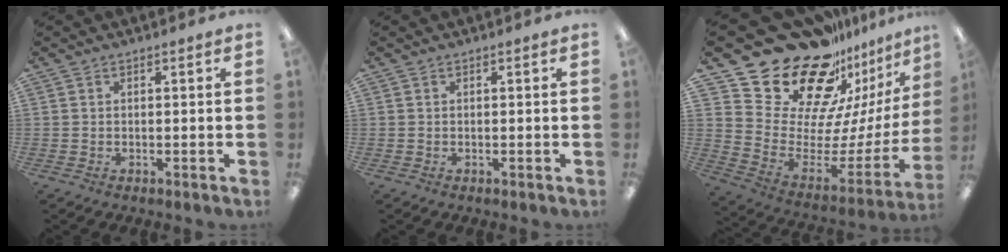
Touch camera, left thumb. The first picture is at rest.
{"total": 0.0}
{"total": 27.6, "force": [20.6, 13.9, 12.0], "torque": [-0.199, -0.166, 0.396]}